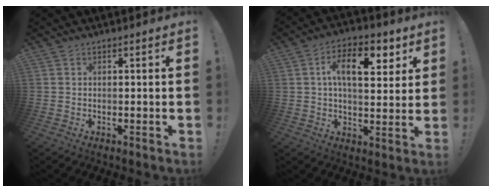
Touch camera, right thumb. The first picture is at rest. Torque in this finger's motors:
{"motor_torque": [0.20, 0.22, 0.10, 0.09, 0.29]}